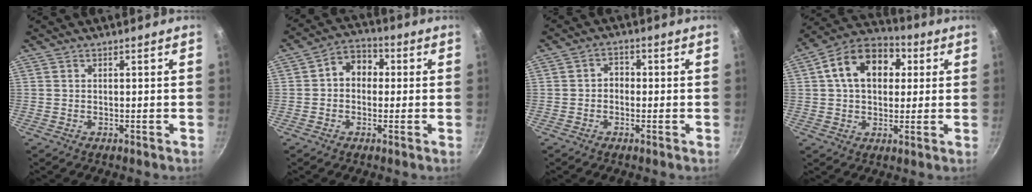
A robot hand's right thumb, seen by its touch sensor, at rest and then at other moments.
{"total": 7.0, "force": [0.6, 5.6, 4.2], "torque": [-0.025, 0.018, -0.007]}
{"total": 2.7, "force": [-0.4, 2.2, 1.5], "torque": [-0.008, 0.011, -0.012]}
{"total": 15.1, "force": [3.7, 10.6, 10.1], "torque": [-0.137, 0.021, 0.041]}